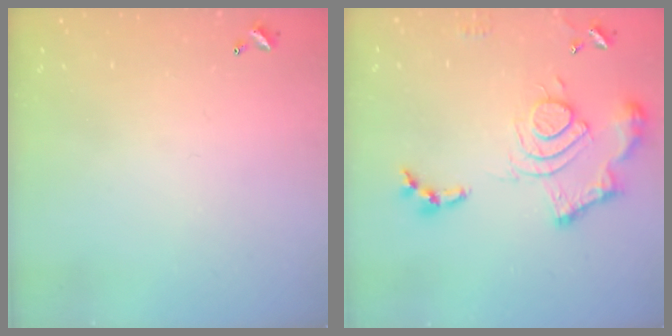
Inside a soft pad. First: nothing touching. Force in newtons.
{"total": 15.7, "press": 15.6, "slide": 1.4}